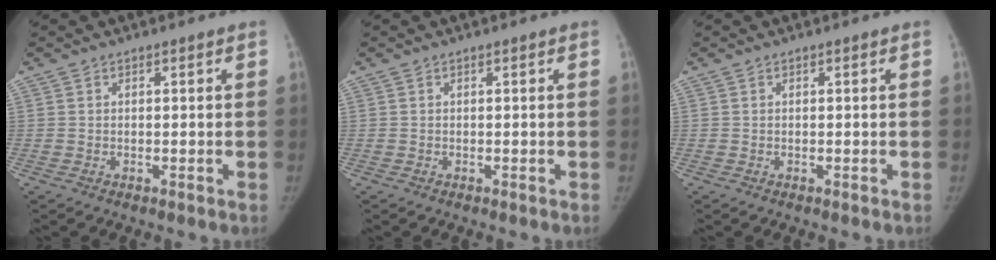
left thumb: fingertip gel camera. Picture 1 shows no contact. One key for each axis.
{"total": 0.0}
{"total": 0.0}